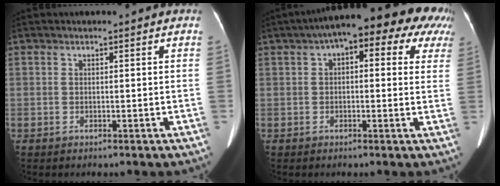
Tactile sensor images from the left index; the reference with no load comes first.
{"total": 16.0, "force": [8.8, 6.3, 11.7], "torque": [-0.149, 0.066, 0.103]}